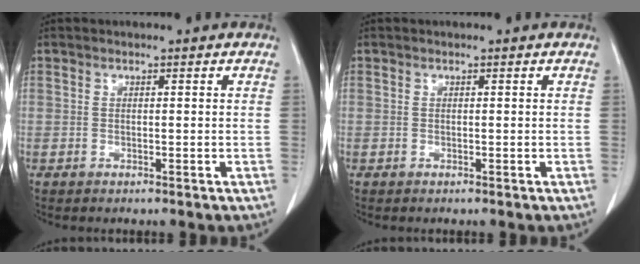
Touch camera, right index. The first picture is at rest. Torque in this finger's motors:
{"motor_torque": [0.00, 0.00, 0.00, 0.00]}